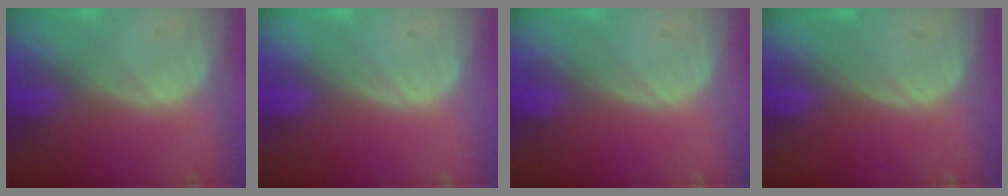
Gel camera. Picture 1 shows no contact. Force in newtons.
{"total": 0.0}
{"total": 0.0}
{"total": 0.0}